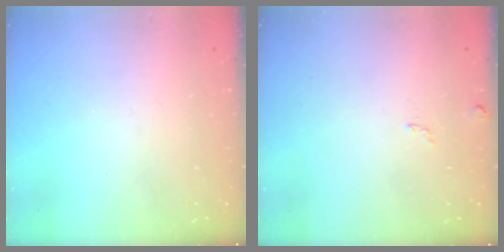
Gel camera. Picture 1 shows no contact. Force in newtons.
{"total": 2.6, "press": 2.5, "slide": 0.5}